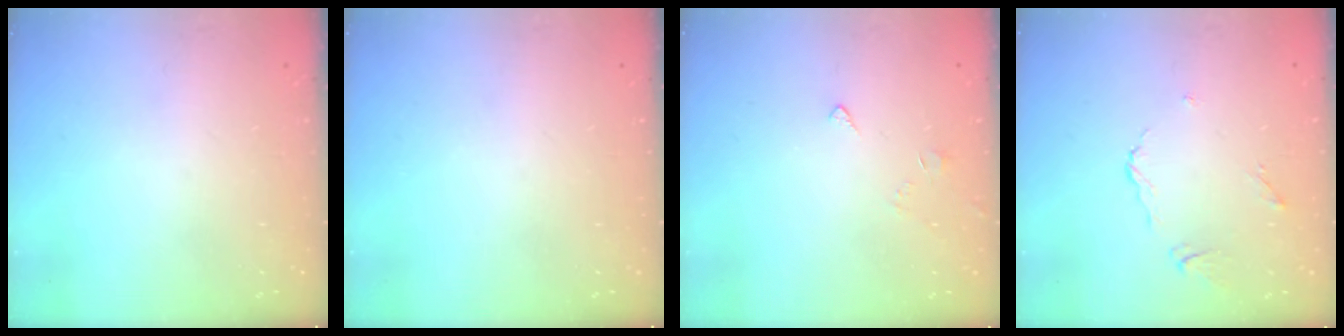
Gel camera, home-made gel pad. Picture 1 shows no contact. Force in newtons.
{"total": 0.0}
{"total": 2.5, "press": 2.4, "slide": 0.6}
{"total": 5.0, "press": 5.0, "slide": 0.3}